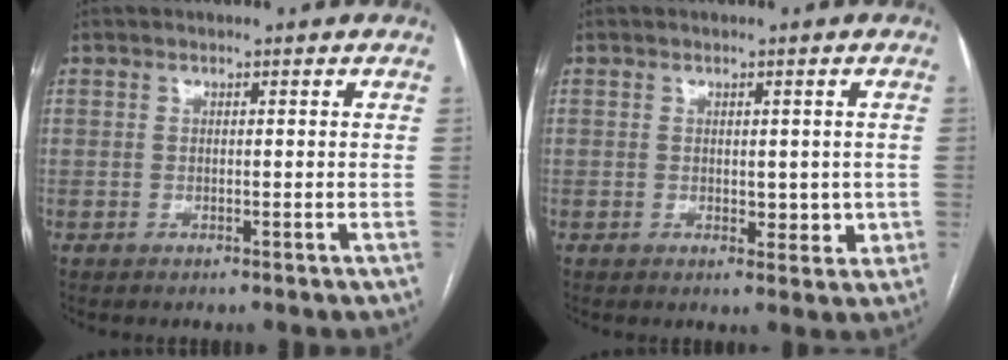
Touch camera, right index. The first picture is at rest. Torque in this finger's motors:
{"motor_torque": [-0.07, 0.30, 0.01, 0.01]}